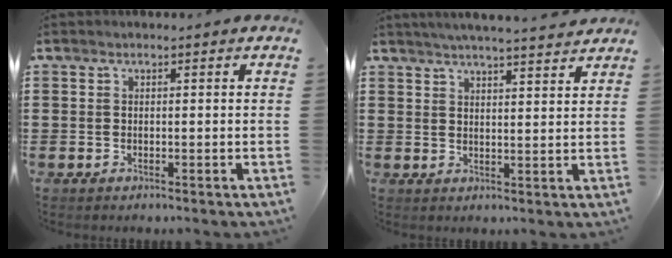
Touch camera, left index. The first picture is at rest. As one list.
[{"total": 3.8, "force": [3.6, -0.5, 0.9], "torque": [-0.029, -0.015, 0.063]}]